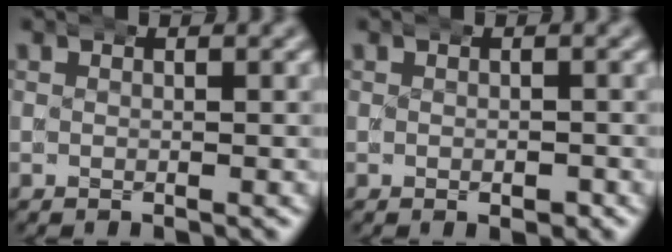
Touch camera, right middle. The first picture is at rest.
{"total": 1.1, "force": [-0.6, 0.7, 0.6], "torque": [-0.004, -0.006, -0.007]}